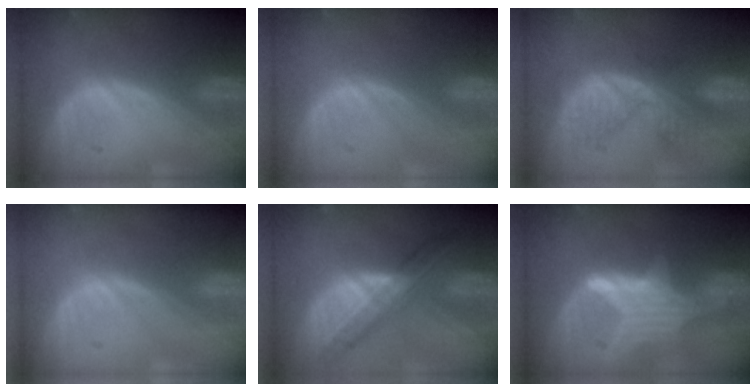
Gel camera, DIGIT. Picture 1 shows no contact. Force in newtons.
{"total": 0.0}
{"total": 6.4, "press": 6.2, "slide": 1.7}
{"total": 0.0}
{"total": 8.3, "press": 7.1, "slide": 4.4}
{"total": 6.8, "press": 6.6, "slide": 1.5}